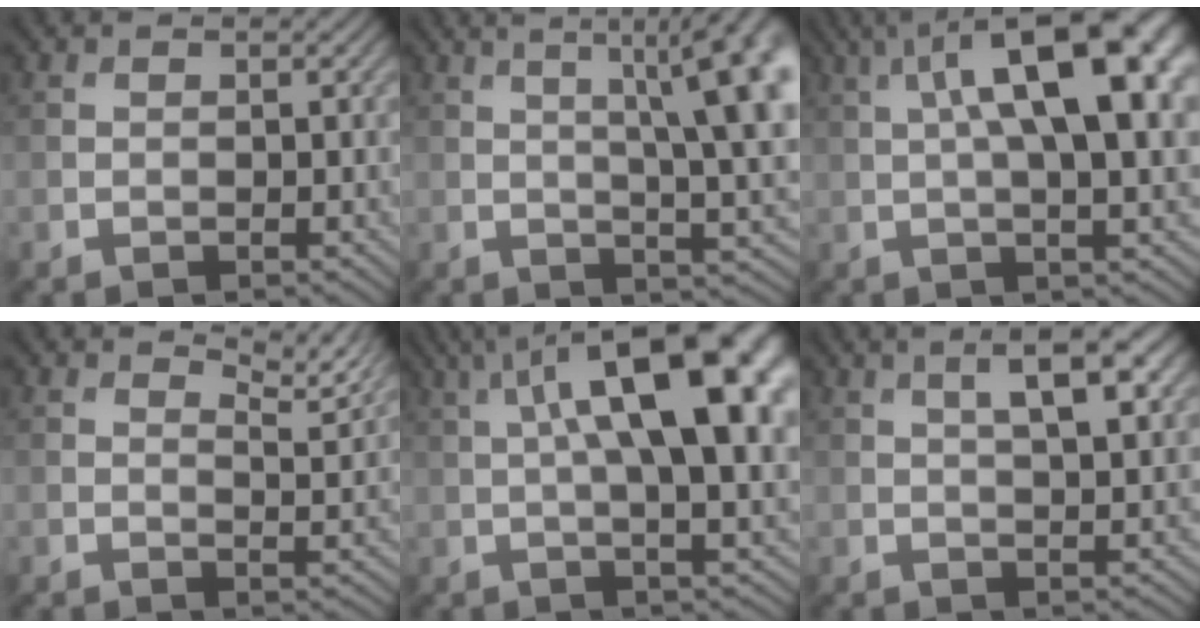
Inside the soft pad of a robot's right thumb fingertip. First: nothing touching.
{"total": 14.3, "force": [3.3, 4.4, 13.2], "torque": [-0.156, 0.041, 0.044]}
{"total": 15.7, "force": [4.6, 5.3, 14.0], "torque": [-0.203, 0.031, 0.064]}
{"total": 4.4, "force": [3.6, 0.9, 2.3], "torque": [-0.043, -0.005, 0.058]}
{"total": 17.4, "force": [5.0, 5.7, 15.6], "torque": [-0.231, 0.039, 0.074]}
{"total": 6.8, "force": [2.8, 1.9, 5.9], "torque": [-0.087, 0.007, 0.045]}